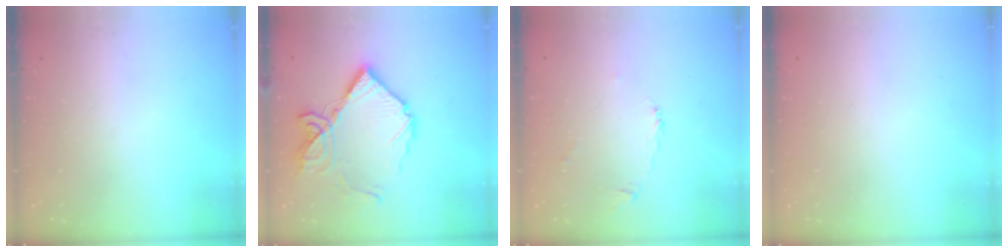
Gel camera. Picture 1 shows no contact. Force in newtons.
{"total": 15.9, "press": 15.8, "slide": 1.4}
{"total": 2.3, "press": 2.2, "slide": 0.7}
{"total": 1.9, "press": 1.9, "slide": 0.1}